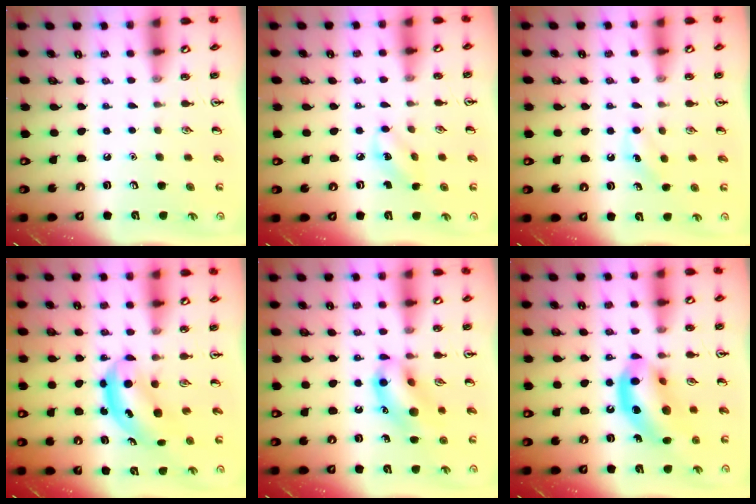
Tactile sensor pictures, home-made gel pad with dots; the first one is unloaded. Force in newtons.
{"total": 3.5, "press": 3.3, "slide": 1.1}
{"total": 5.9, "press": 5.7, "slide": 1.6}
{"total": 5.1, "press": 5.0, "slide": 0.7}
{"total": 13.4, "press": 13.3, "slide": 2.1}
{"total": 14.8, "press": 14.3, "slide": 3.7}